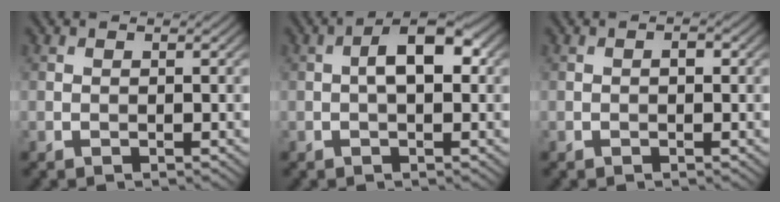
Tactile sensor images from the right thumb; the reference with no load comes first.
{"total": 5.1, "force": [0.3, 2.3, 4.5], "torque": [-0.071, 0.011, -0.001]}
{"total": 0.7, "force": [0.0, 0.4, 0.6], "torque": [-0.008, 0.001, -0.002]}